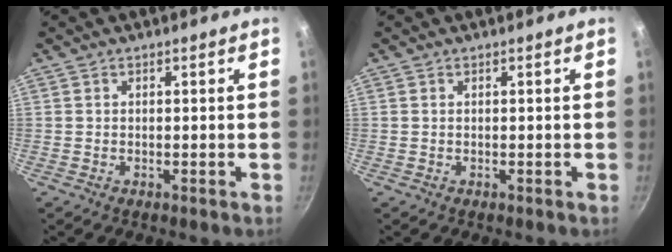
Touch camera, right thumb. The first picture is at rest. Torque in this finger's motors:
{"motor_torque": [-0.25, 0.47, 0.47, -0.33, 0.00]}